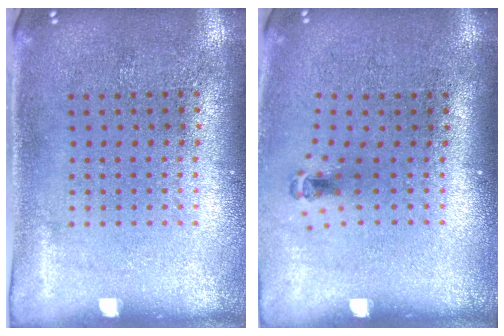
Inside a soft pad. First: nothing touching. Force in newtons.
{"total": 0.6, "press": 0.4, "slide": 0.5}